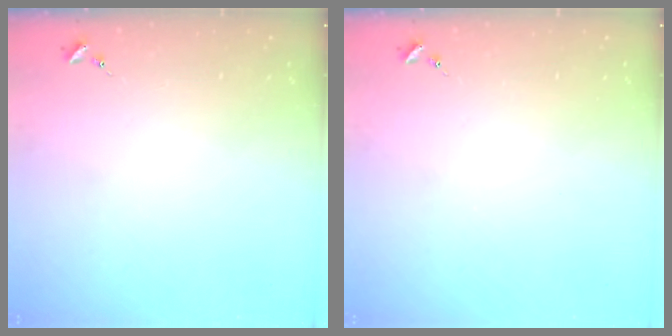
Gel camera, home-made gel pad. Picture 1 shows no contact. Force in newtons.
{"total": 0.0}